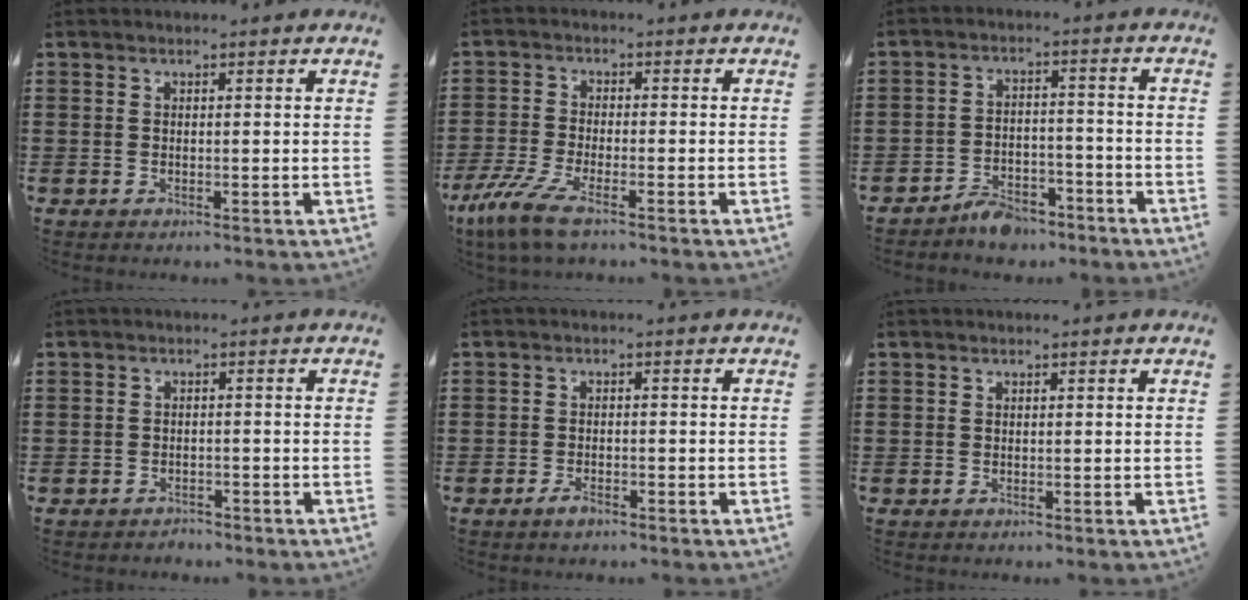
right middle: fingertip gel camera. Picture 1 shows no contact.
{"total": 6.3, "force": [-4.2, 1.2, 4.6], "torque": [-0.117, -0.020, -0.083]}
{"total": 4.7, "force": [-4.4, 1.4, 1.1], "torque": [-0.025, 0.011, -0.087]}
{"total": 1.6, "force": [-1.5, 0.4, -0.3], "torque": [0.000, 0.000, -0.035]}
{"total": 1.8, "force": [-1.3, 0.6, 1.0], "torque": [-0.028, -0.006, -0.025]}
{"total": 0.0}